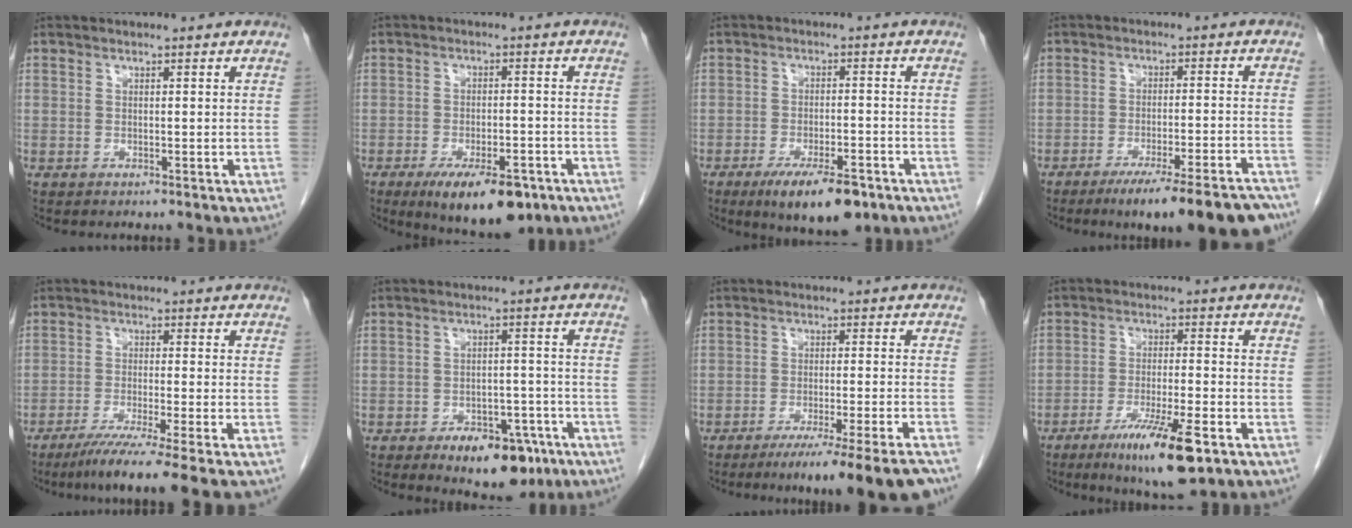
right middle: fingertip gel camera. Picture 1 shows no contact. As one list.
[{"total": 11.2, "force": [-7.1, 4.0, 7.7], "torque": [-0.113, -0.009, -0.103]}, {"total": 9.8, "force": [-6.4, 3.0, 6.9], "torque": [-0.105, -0.010, -0.096]}, {"total": 15.5, "force": [-12.7, 0.9, 8.8], "torque": [-0.077, -0.002, -0.177]}, {"total": 9.5, "force": [-7.2, -1.9, 5.8], "torque": [-0.078, -0.032, -0.113]}, {"total": 9.5, "force": [-5.9, 4.6, 5.9], "torque": [-0.069, 0.006, -0.079]}, {"total": 12.9, "force": [-10.4, -1.7, 7.5], "torque": [-0.077, -0.026, -0.154]}, {"total": 10.8, "force": [-6.1, 1.0, 8.9], "torque": [-0.155, -0.025, -0.098]}]